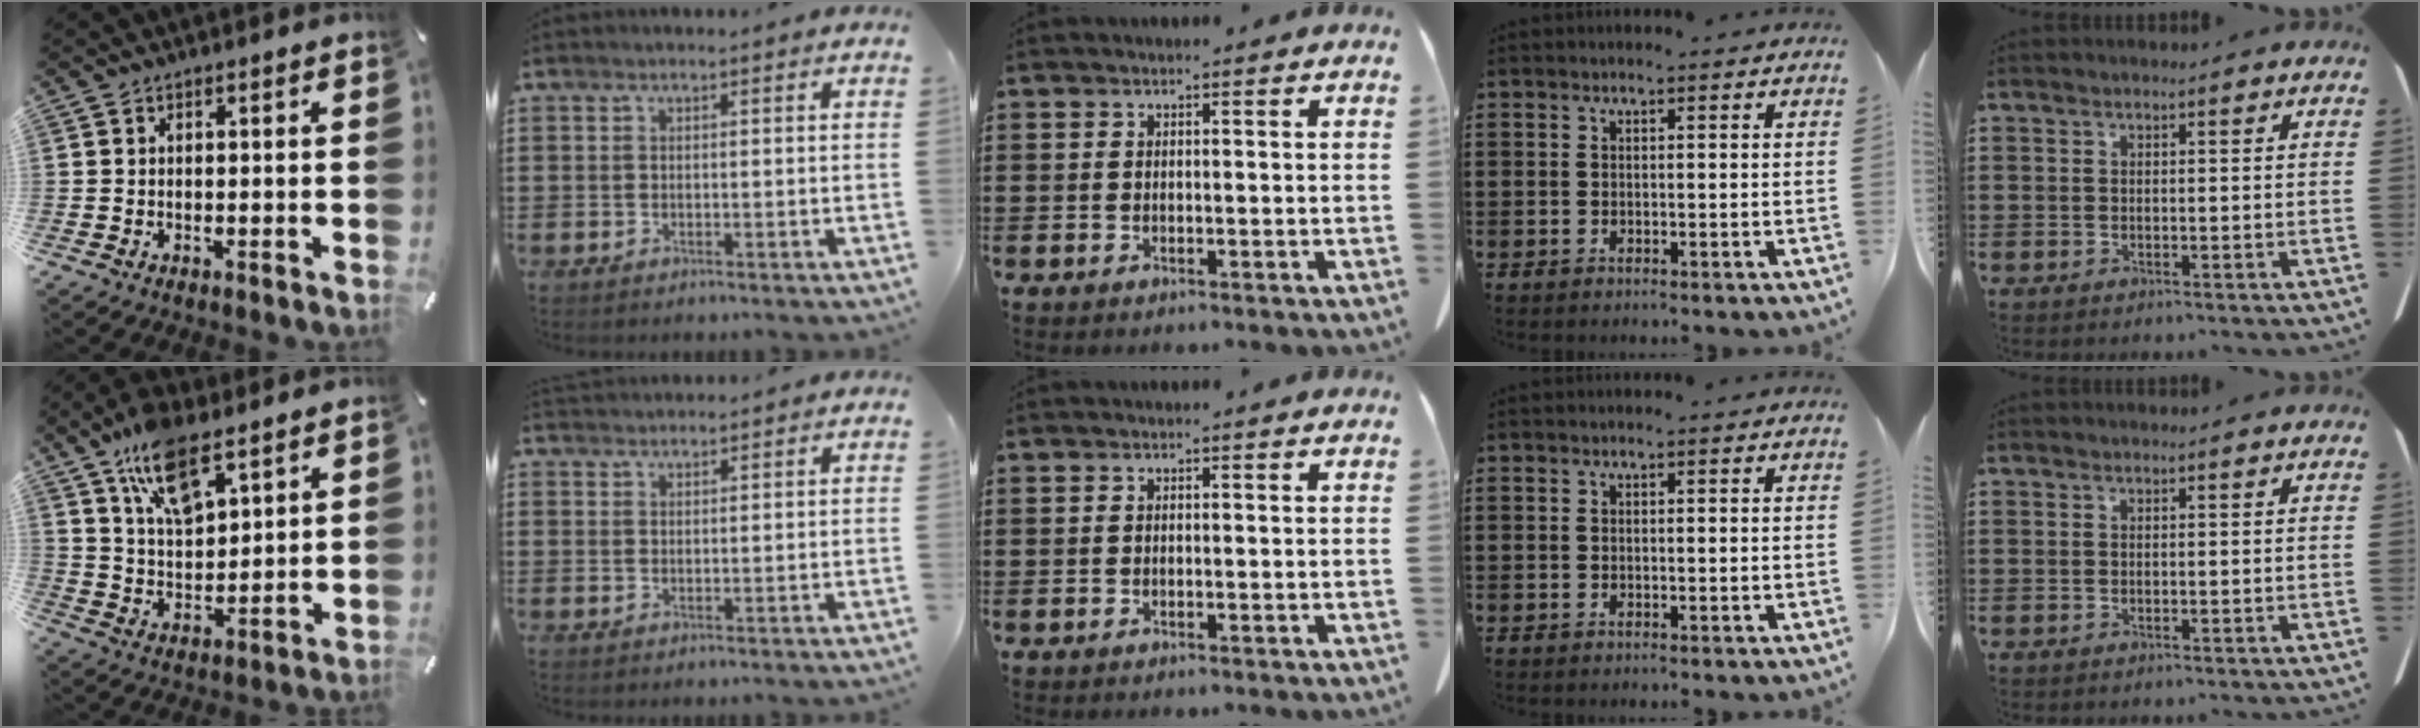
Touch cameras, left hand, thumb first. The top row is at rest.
{"thumb": {"total": 13.5, "force": [8.9, 6.3, 8.0], "torque": [-0.154, -0.033, 0.162]}, "index": {"total": 1.7, "force": [1.7, 0.1, 0.0], "torque": [-0.005, 0.000, 0.034]}}